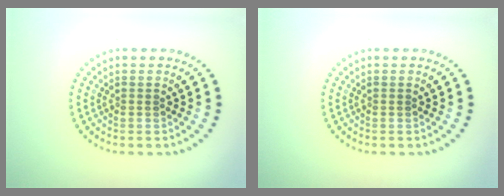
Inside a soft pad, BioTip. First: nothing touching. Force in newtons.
{"total": 0.0}